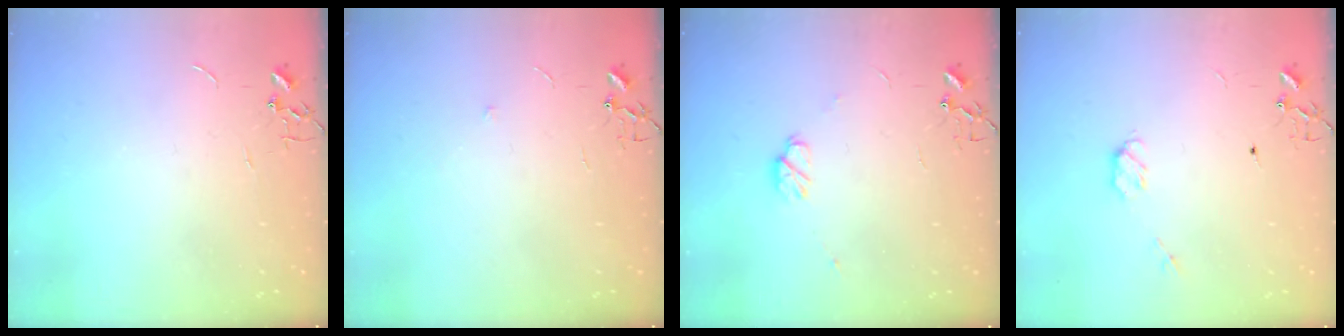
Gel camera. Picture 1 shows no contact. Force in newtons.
{"total": 4.5, "press": 4.0, "slide": 2.2}
{"total": 6.1, "press": 6.0, "slide": 1.1}
{"total": 3.9, "press": 3.8, "slide": 0.8}